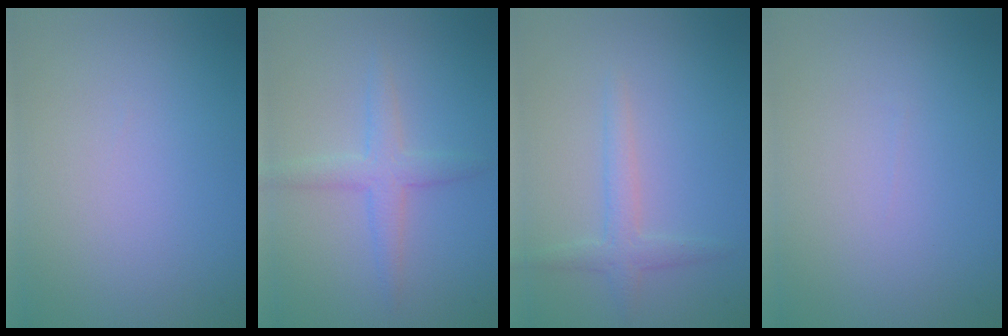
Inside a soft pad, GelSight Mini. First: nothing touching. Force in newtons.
{"total": 2.7, "press": 2.7, "slide": 0.0}
{"total": 1.9, "press": 1.9, "slide": 0.0}
{"total": 0.0}